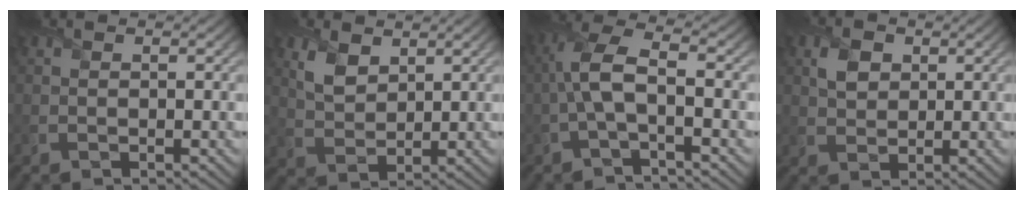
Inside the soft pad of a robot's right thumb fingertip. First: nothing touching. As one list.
[{"total": 4.6, "force": [2.5, 2.8, 2.6], "torque": [-0.071, -0.004, 0.052]}, {"total": 5.7, "force": [-0.8, 1.9, 5.3], "torque": [-0.125, 0.014, -0.023]}, {"total": 3.3, "force": [1.2, 2.4, 1.9], "torque": [-0.046, 0.003, 0.021]}]